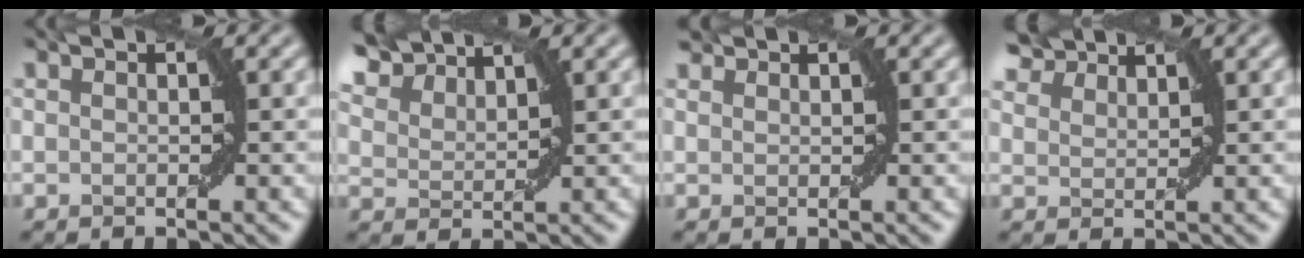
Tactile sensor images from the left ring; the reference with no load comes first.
{"total": 6.2, "force": [5.5, 2.0, 1.9], "torque": [-0.069, 0.004, 0.105]}
{"total": 0.9, "force": [0.9, 0.0, 0.1], "torque": [-0.005, 0.002, 0.016]}
{"total": 4.1, "force": [3.7, 1.3, 1.1], "torque": [-0.036, 0.004, 0.072]}